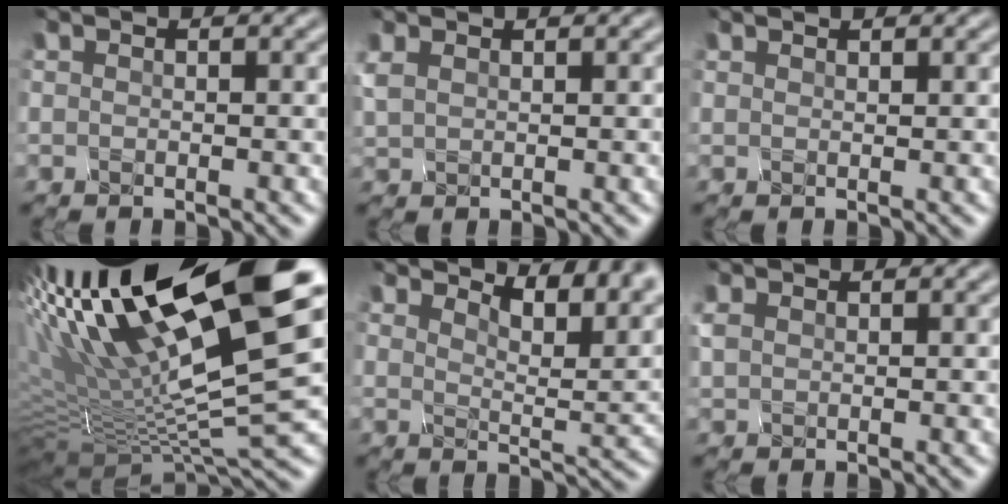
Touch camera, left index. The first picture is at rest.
{"total": 1.0, "force": [0.7, 0.4, 0.7], "torque": [-0.038, 0.007, 0.026]}
{"total": 0.0}
{"total": 16.9, "force": [2.5, 3.3, 16.4], "torque": [-0.282, -0.012, 0.074]}
{"total": 6.7, "force": [5.2, 2.0, 3.7], "torque": [-0.067, -0.006, 0.081]}
{"total": 0.0}